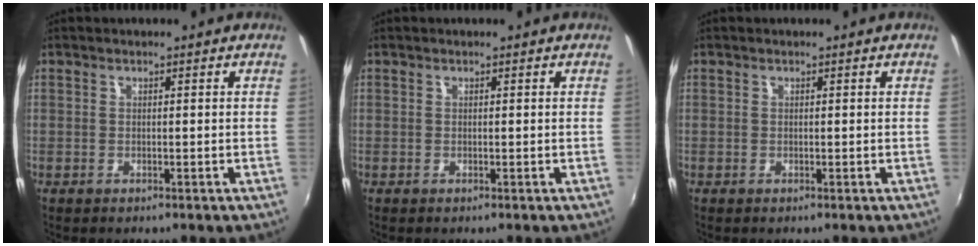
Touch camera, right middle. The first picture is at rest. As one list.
[{"total": 0.0}, {"total": 0.0}]